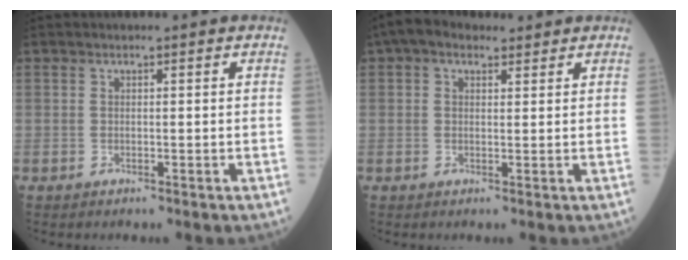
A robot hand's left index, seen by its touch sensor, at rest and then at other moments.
{"total": 4.6, "force": [3.0, 2.6, 2.3], "torque": [-0.051, 0.035, 0.054]}